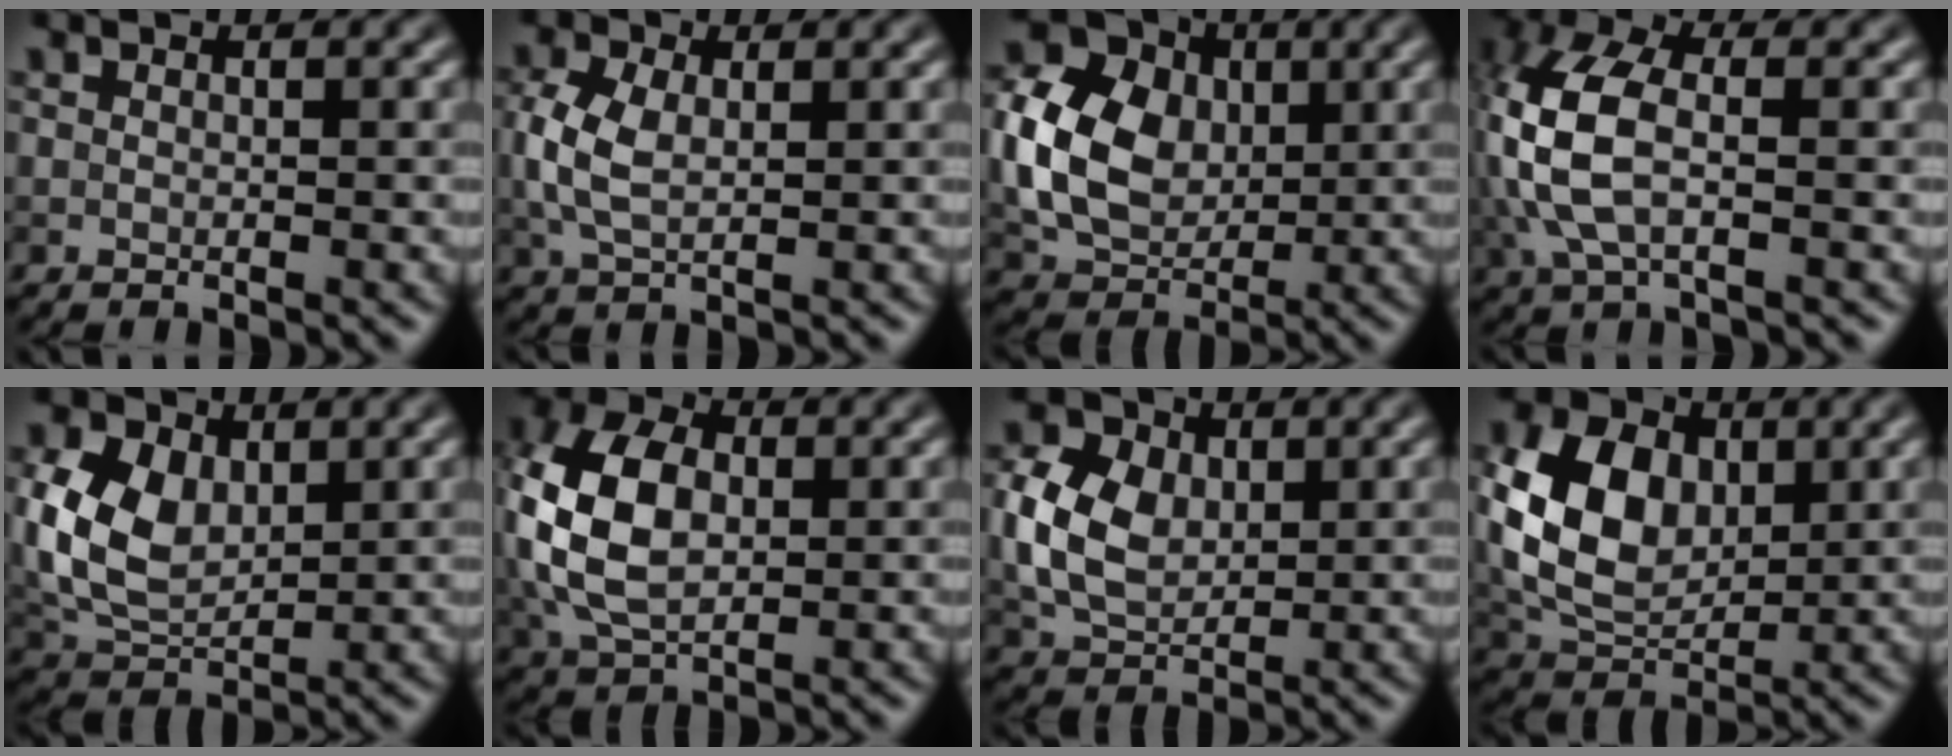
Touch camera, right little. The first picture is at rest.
{"total": 3.9, "force": [0.2, 2.4, 3.1], "torque": [-0.079, 0.002, 0.005]}
{"total": 8.9, "force": [0.4, 6.8, 5.7], "torque": [-0.130, 0.000, 0.008]}
{"total": 7.0, "force": [0.0, 3.7, 6.0], "torque": [-0.151, 0.011, -0.007]}
{"total": 7.4, "force": [1.4, 5.1, 5.1], "torque": [-0.134, 0.004, 0.027]}
{"total": 9.3, "force": [0.6, 6.2, 7.0], "torque": [-0.178, 0.009, 0.006]}
{"total": 6.1, "force": [0.7, 4.5, 4.1], "torque": [-0.091, 0.007, 0.010]}
{"total": 8.6, "force": [1.3, 6.1, 6.0], "torque": [-0.135, 0.006, 0.019]}